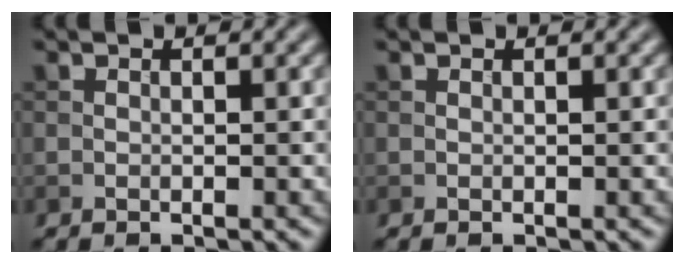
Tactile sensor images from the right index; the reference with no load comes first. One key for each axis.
{"total": 0.0}